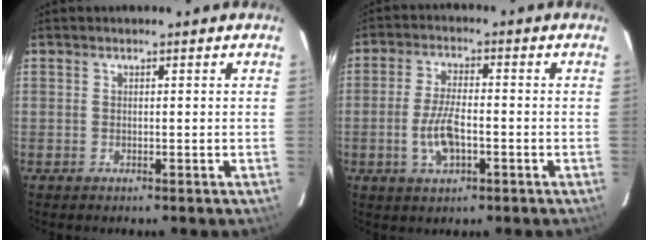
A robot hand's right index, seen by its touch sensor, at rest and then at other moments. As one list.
[{"total": 7.2, "force": [-2.1, 3.0, 6.1], "torque": [-0.128, -0.001, -0.038]}]